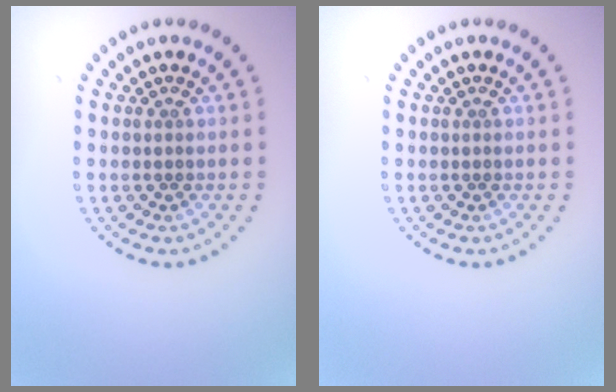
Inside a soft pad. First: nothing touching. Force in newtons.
{"total": 0.0}